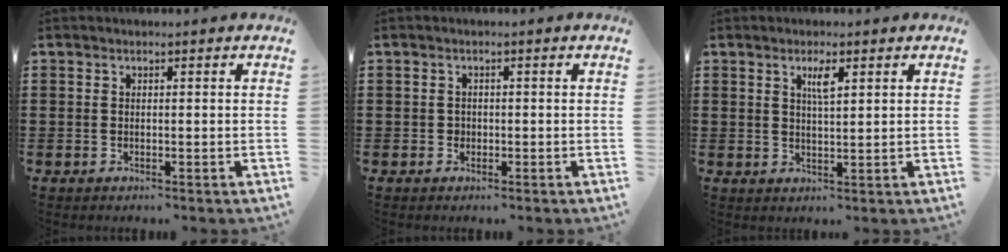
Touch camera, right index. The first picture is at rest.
{"total": 0.8, "force": [0.0, 0.8, 0.2], "torque": [-0.006, 0.004, -0.001]}
{"total": 2.8, "force": [1.3, 0.6, 2.4], "torque": [-0.043, 0.000, 0.020]}